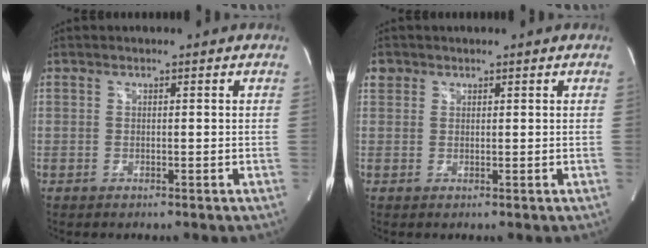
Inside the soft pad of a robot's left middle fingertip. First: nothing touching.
{"total": 1.8, "force": [1.0, 1.4, 0.1], "torque": [0.005, 0.009, 0.015]}